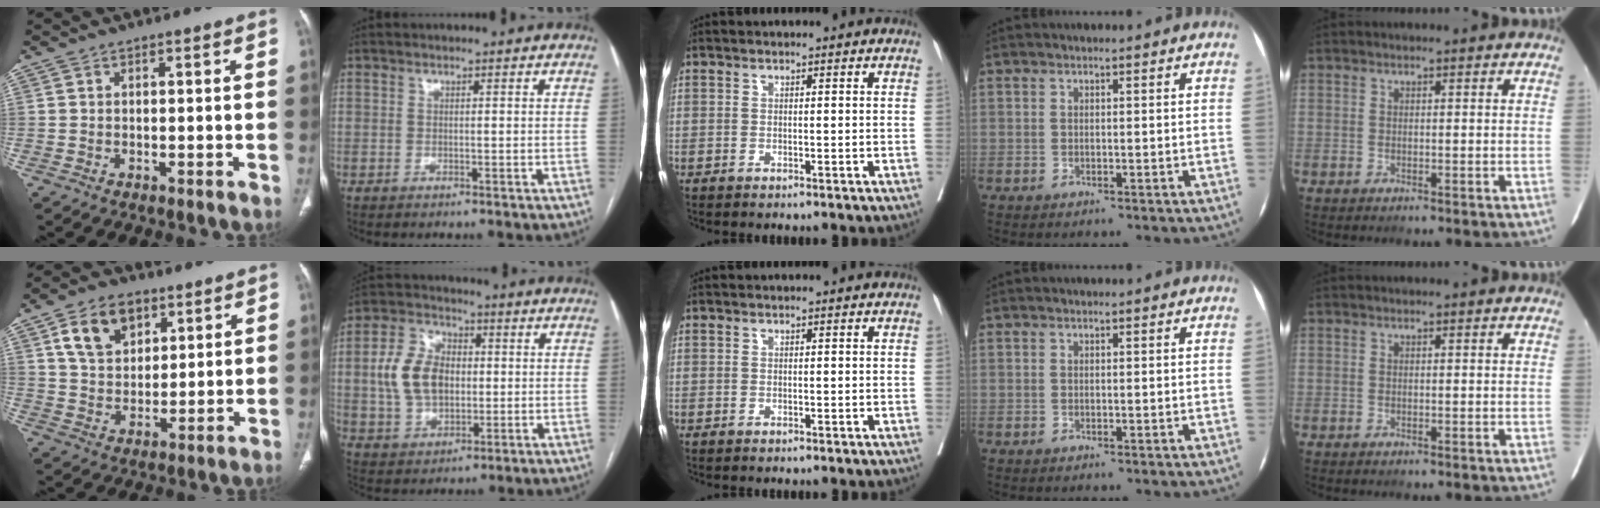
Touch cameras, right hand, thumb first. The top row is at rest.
{"thumb": {"total": 11.0, "force": [5.2, 7.3, 6.3], "torque": [-0.082, -0.017, 0.098]}, "index": {"total": 10.6, "force": [0.6, 7.3, 7.7], "torque": [-0.172, 0.025, 0.017]}}